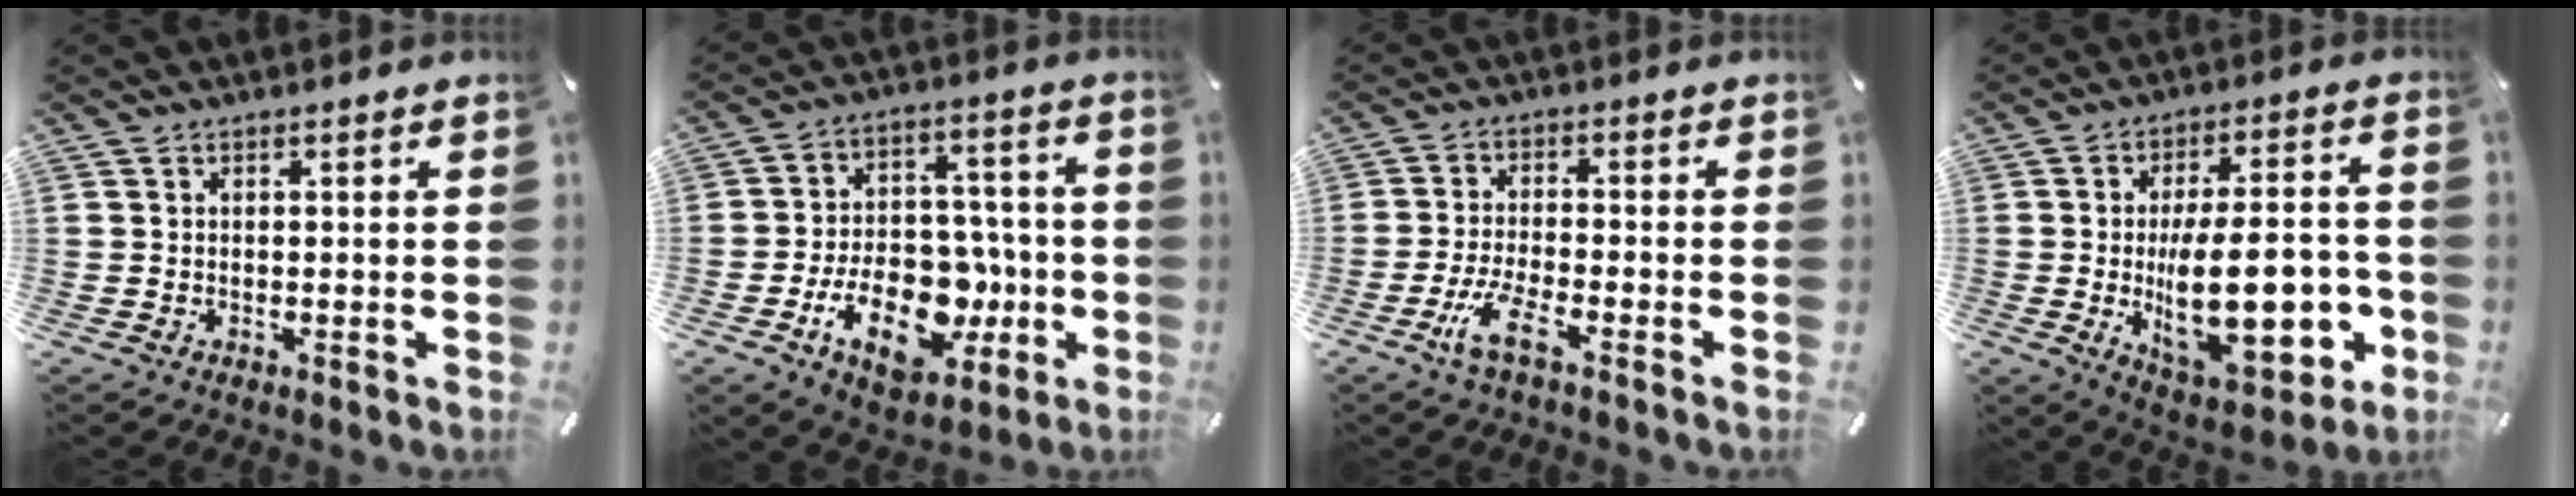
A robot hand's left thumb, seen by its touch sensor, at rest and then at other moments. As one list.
[{"total": 18.0, "force": [-5.9, 11.9, 12.1], "torque": [-0.199, 0.024, -0.088]}, {"total": 7.0, "force": [-3.8, 1.7, 5.7], "torque": [-0.119, 0.001, -0.071]}, {"total": 23.8, "force": [-3.6, 10.8, 20.9], "torque": [-0.326, -0.012, -0.043]}]